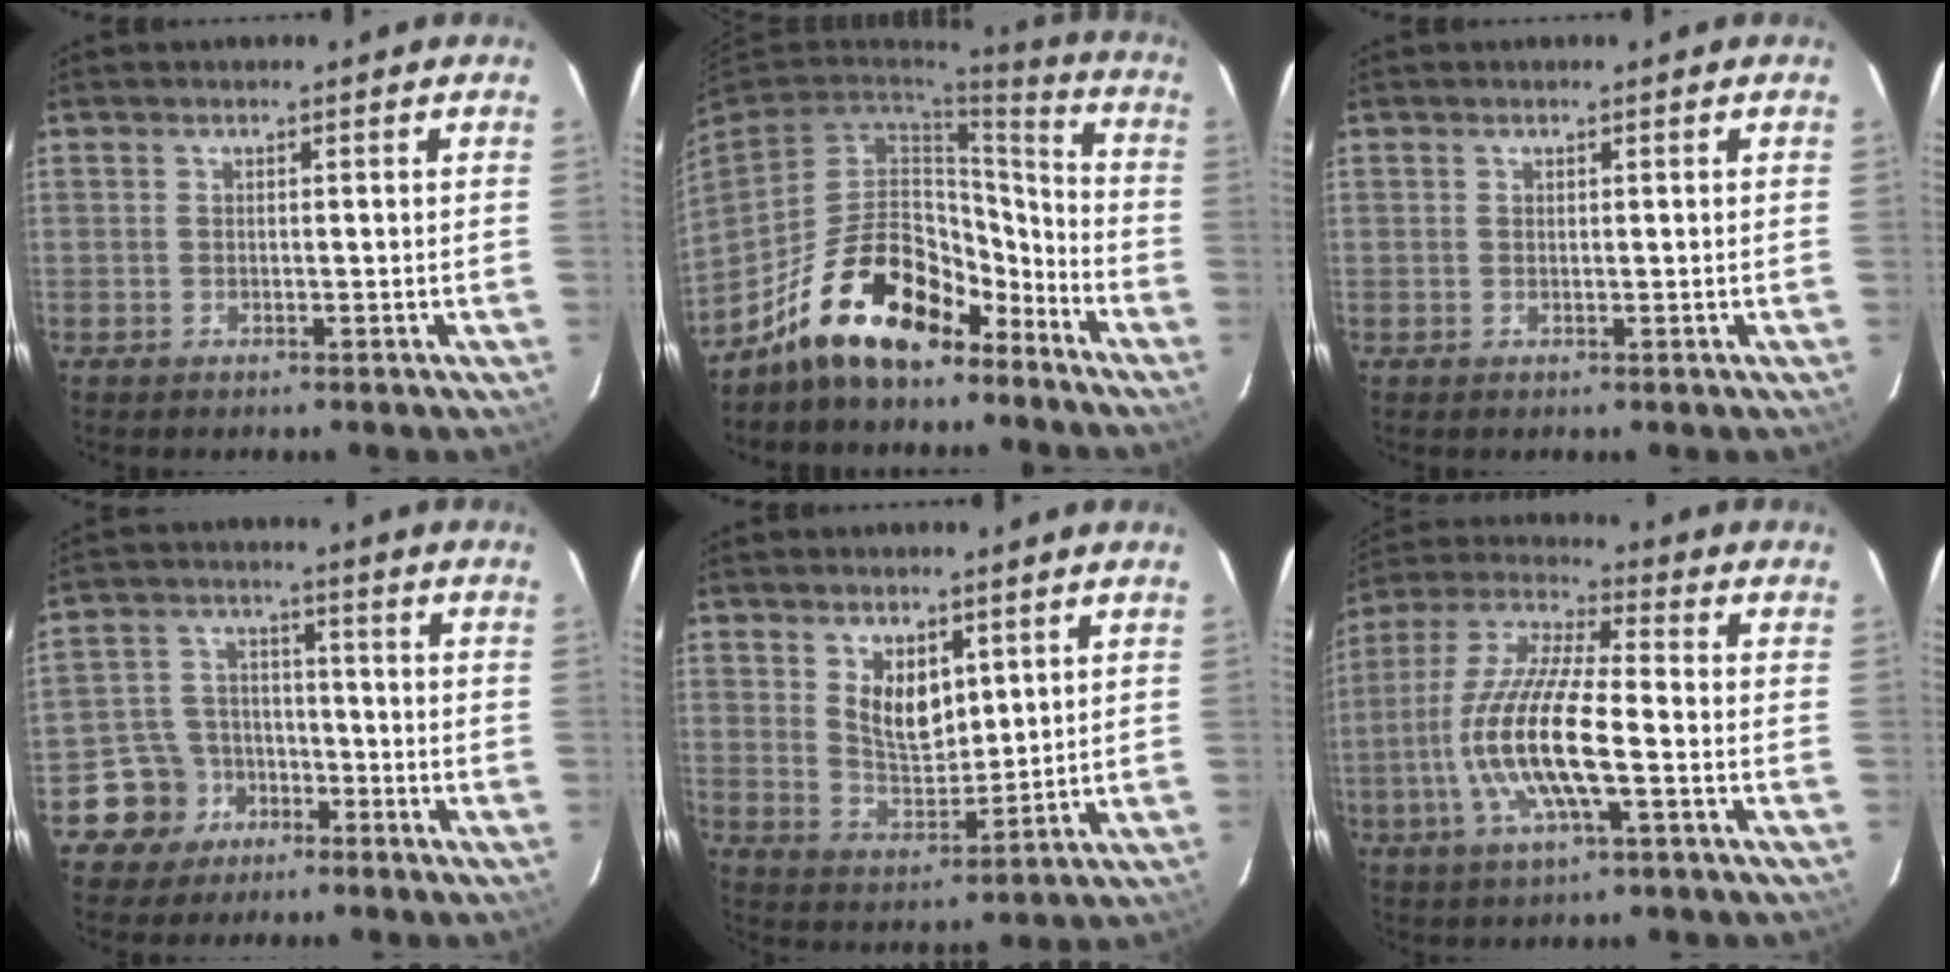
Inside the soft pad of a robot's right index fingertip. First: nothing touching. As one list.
[{"total": 18.6, "force": [-13.3, 8.6, 9.8], "torque": [-0.189, 0.036, -0.207]}, {"total": 0.0}, {"total": 8.3, "force": [-4.7, 6.8, 0.8], "torque": [-0.045, 0.029, -0.072]}, {"total": 7.7, "force": [3.5, 4.4, 5.3], "torque": [-0.088, -0.004, 0.075]}, {"total": 15.9, "force": [-3.9, 3.4, 15.1], "torque": [-0.307, -0.007, -0.078]}]